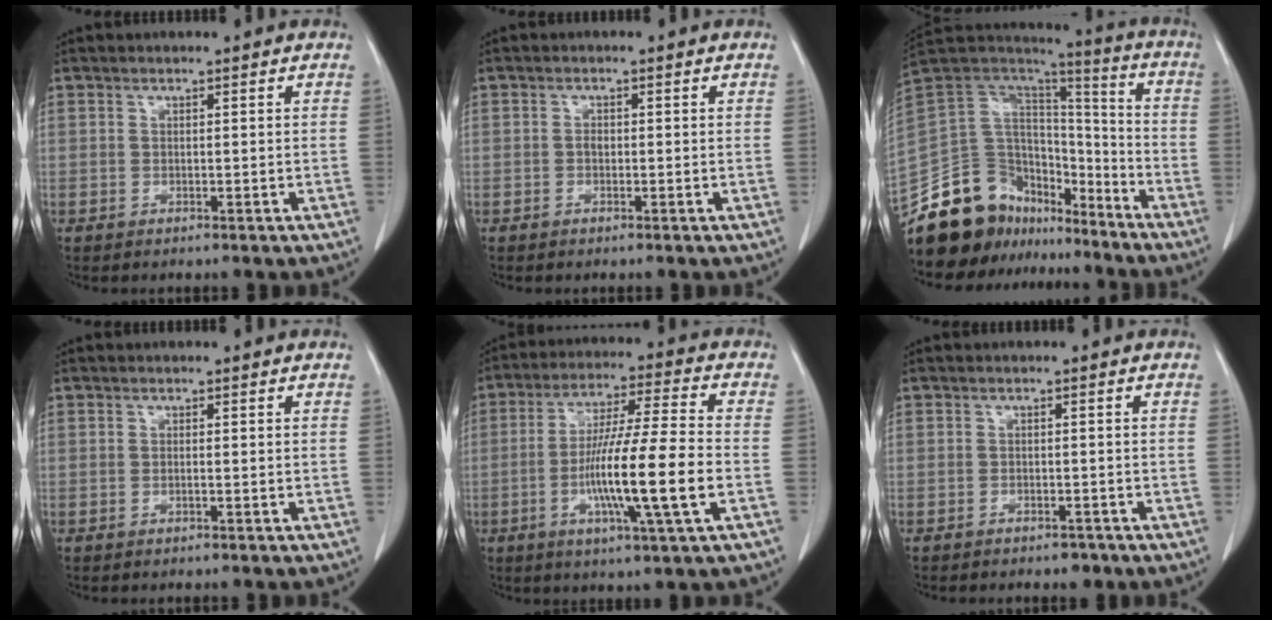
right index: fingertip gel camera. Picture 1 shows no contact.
{"total": 0.8, "force": [-0.1, 0.5, 0.5], "torque": [-0.010, 0.002, -0.003]}
{"total": 20.6, "force": [-16.8, 10.3, 6.2], "torque": [-0.128, 0.061, -0.274]}
{"total": 0.0}
{"total": 14.5, "force": [-3.4, -0.4, 14.1], "torque": [-0.258, -0.009, -0.063]}
{"total": 2.2, "force": [-1.8, 1.2, 0.7], "torque": [-0.010, 0.002, -0.019]}